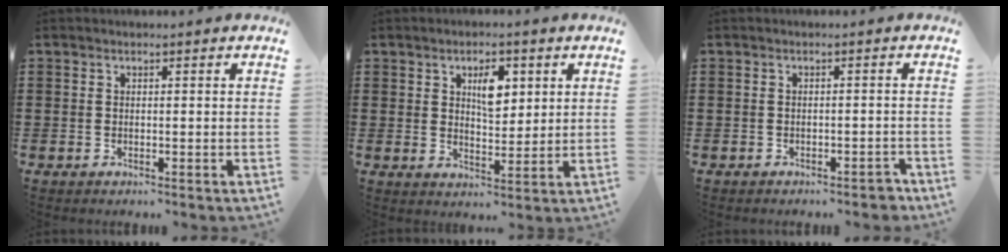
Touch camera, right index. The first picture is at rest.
{"total": 5.6, "force": [2.2, 2.8, 4.2], "torque": [-0.061, -0.003, 0.030]}
{"total": 1.6, "force": [-1.3, 0.5, 0.7], "torque": [-0.015, 0.001, -0.027]}